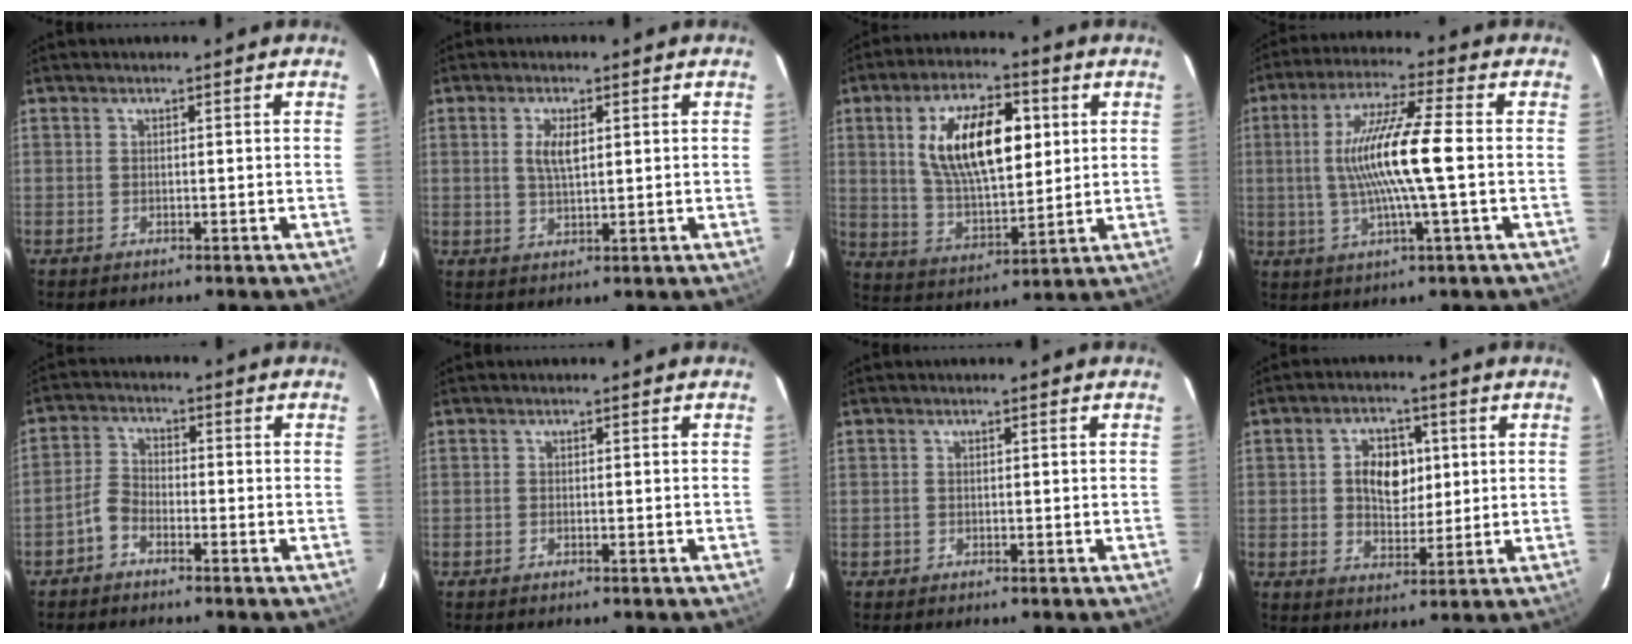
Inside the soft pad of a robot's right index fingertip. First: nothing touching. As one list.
[{"total": 3.9, "force": [1.0, 1.5, 3.4], "torque": [-0.065, 0.001, 0.018]}, {"total": 16.8, "force": [4.3, 7.5, 14.3], "torque": [-0.254, 0.015, 0.086]}, {"total": 13.3, "force": [-0.3, 0.2, 13.3], "torque": [-0.249, 0.002, -0.006]}, {"total": 3.4, "force": [-2.3, 1.9, 1.6], "torque": [-0.040, 0.014, -0.050]}, {"total": 0.0}, {"total": 0.8, "force": [-0.3, 0.8, 0.0], "torque": [0.000, 0.004, -0.002]}, {"total": 7.8, "force": [1.3, 5.4, 5.5], "torque": [-0.095, 0.014, 0.026]}]